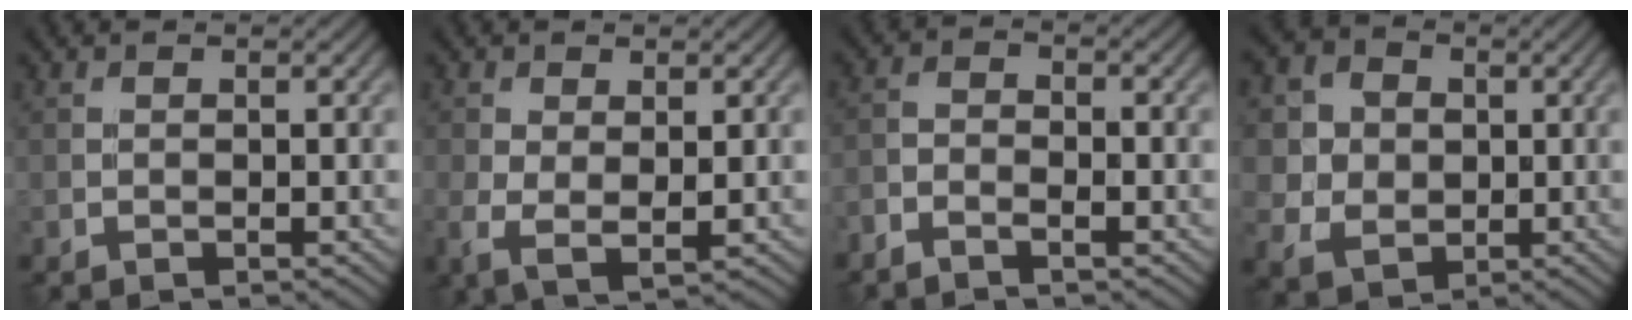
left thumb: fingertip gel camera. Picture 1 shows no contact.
{"total": 4.5, "force": [0.2, 2.5, 3.7], "torque": [-0.091, -0.010, 0.004]}
{"total": 2.6, "force": [-2.1, 0.7, 1.4], "torque": [-0.033, -0.003, -0.049]}
{"total": 8.5, "force": [1.7, 7.6, 3.3], "torque": [-0.125, 0.007, 0.030]}